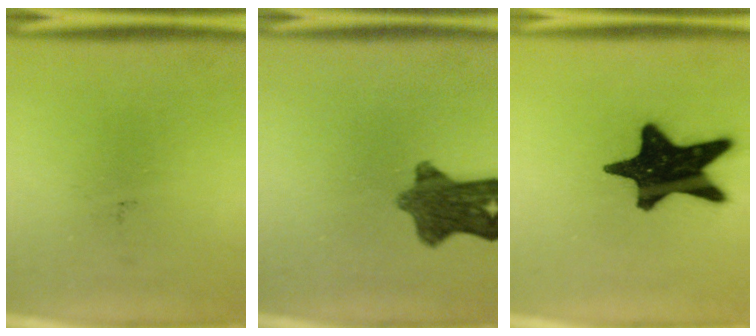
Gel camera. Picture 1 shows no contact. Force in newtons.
{"total": 9.3}
{"total": 19.1}